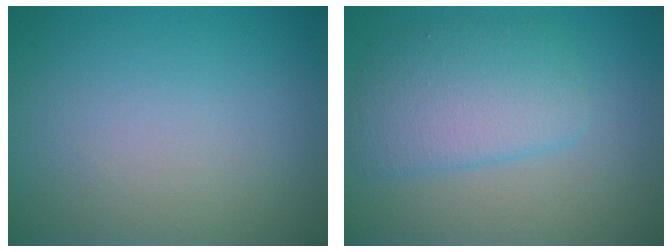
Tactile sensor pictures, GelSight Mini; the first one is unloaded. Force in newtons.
{"total": 4.5, "press": 4.5, "slide": 0.0}